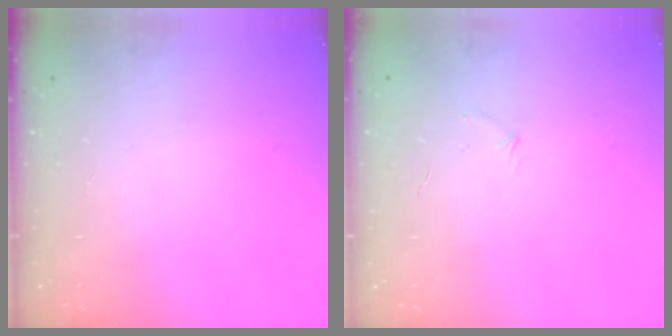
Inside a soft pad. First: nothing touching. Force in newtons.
{"total": 4.2, "press": 4.1, "slide": 0.8}